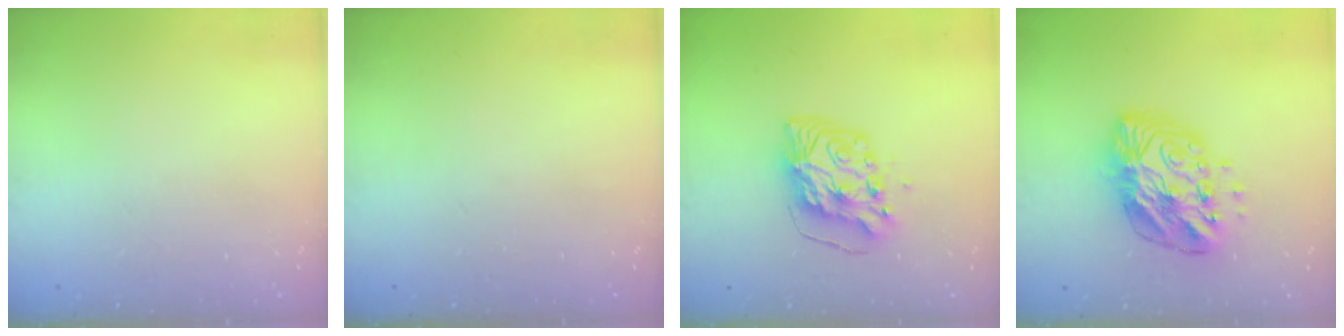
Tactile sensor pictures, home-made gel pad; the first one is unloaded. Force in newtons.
{"total": 0.0}
{"total": 8.3, "press": 8.3, "slide": 0.9}
{"total": 14.1, "press": 14.0, "slide": 1.1}